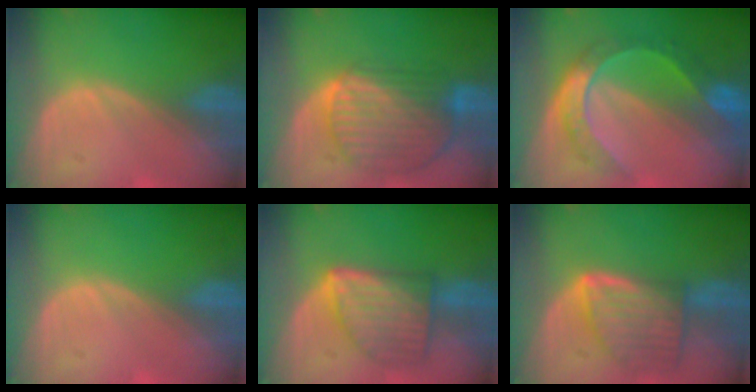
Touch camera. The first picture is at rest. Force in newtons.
{"total": 10.4, "press": 8.8, "slide": 5.5}
{"total": 8.2, "press": 8.2, "slide": 0.9}
{"total": 0.0}
{"total": 7.9, "press": 7.9, "slide": 0.3}
{"total": 8.1, "press": 7.2, "slide": 3.6}